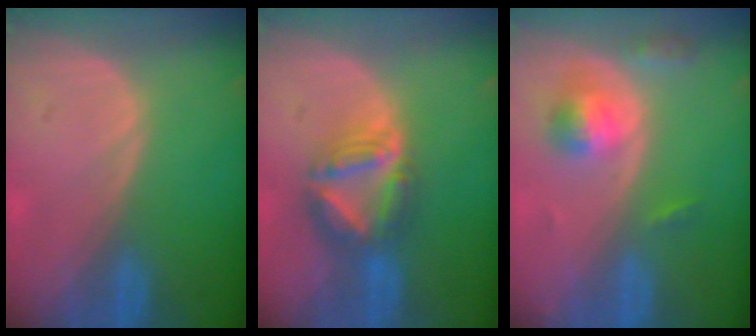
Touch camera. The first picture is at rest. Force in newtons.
{"total": 7.7, "press": 6.7, "slide": 3.7}
{"total": 5.3, "press": 4.8, "slide": 2.2}